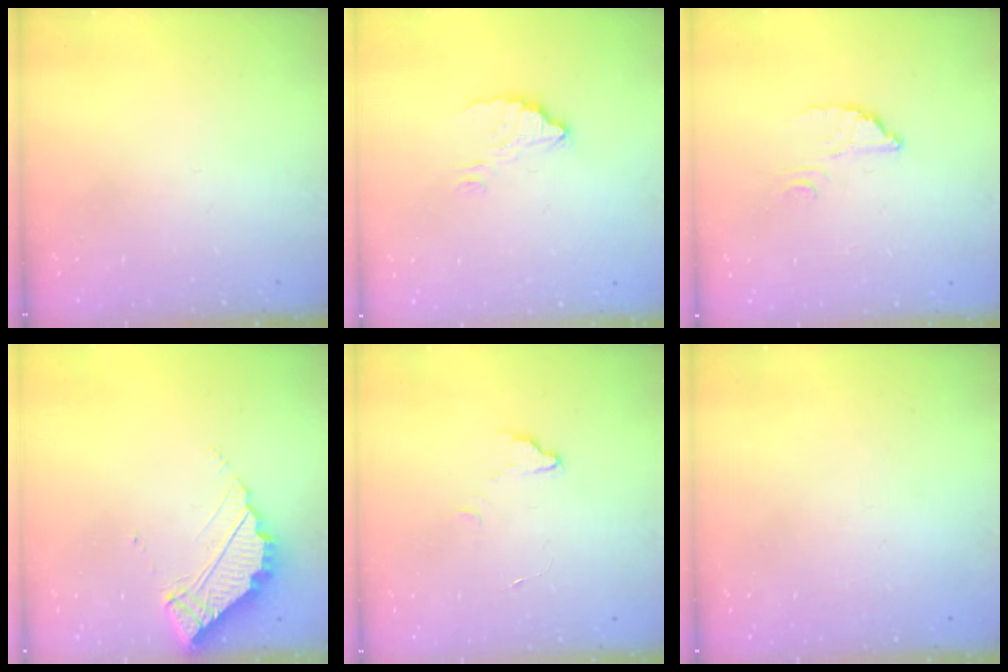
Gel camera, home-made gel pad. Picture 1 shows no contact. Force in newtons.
{"total": 4.0, "press": 4.0, "slide": 0.1}
{"total": 3.0, "press": 3.0, "slide": 0.2}
{"total": 5.6, "press": 5.6, "slide": 0.3}
{"total": 2.2, "press": 2.2, "slide": 0.2}
{"total": 2.3, "press": 2.3, "slide": 0.1}